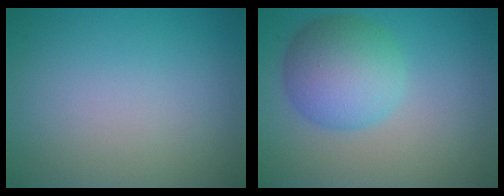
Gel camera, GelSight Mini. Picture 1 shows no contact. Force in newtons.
{"total": 6.0, "press": 6.0, "slide": 0.1}